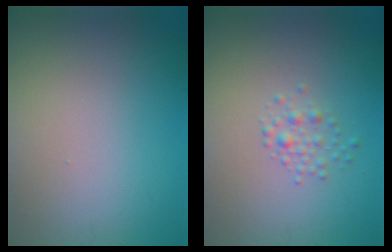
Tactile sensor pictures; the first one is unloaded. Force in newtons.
{"total": 1.3, "press": 1.3, "slide": 0.0}